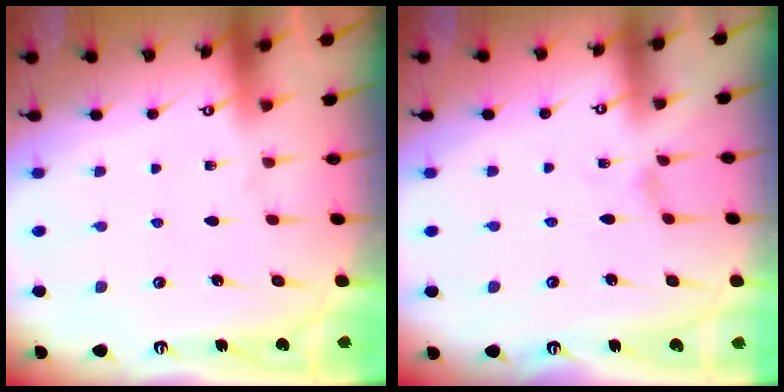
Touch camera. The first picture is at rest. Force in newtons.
{"total": 0.0}